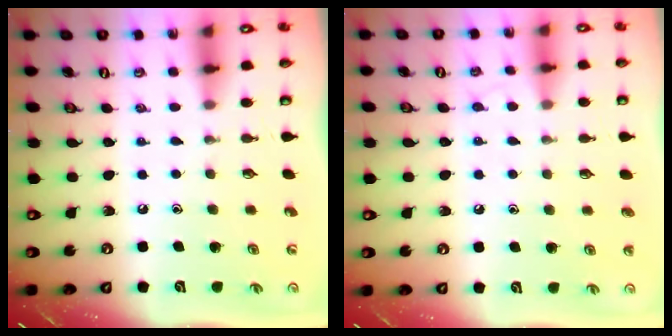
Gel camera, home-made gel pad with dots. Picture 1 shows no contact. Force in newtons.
{"total": 5.1, "press": 5.0, "slide": 0.5}